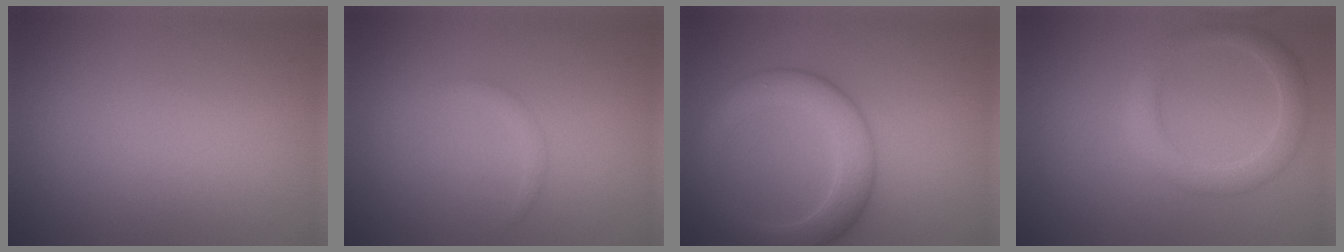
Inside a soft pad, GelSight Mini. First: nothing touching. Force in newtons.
{"total": 0.7, "press": 0.7, "slide": 0.1}
{"total": 5.2, "press": 5.2, "slide": 0.1}
{"total": 2.8, "press": 2.8, "slide": 0.2}